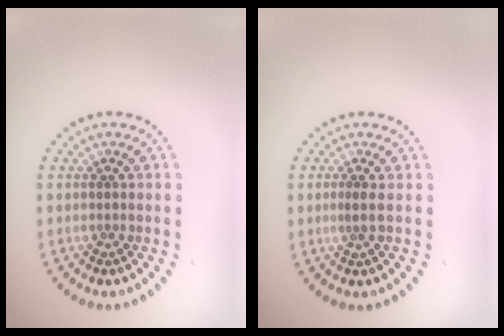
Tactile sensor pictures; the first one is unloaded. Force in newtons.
{"total": 1.0, "press": 0.5, "slide": 0.8}